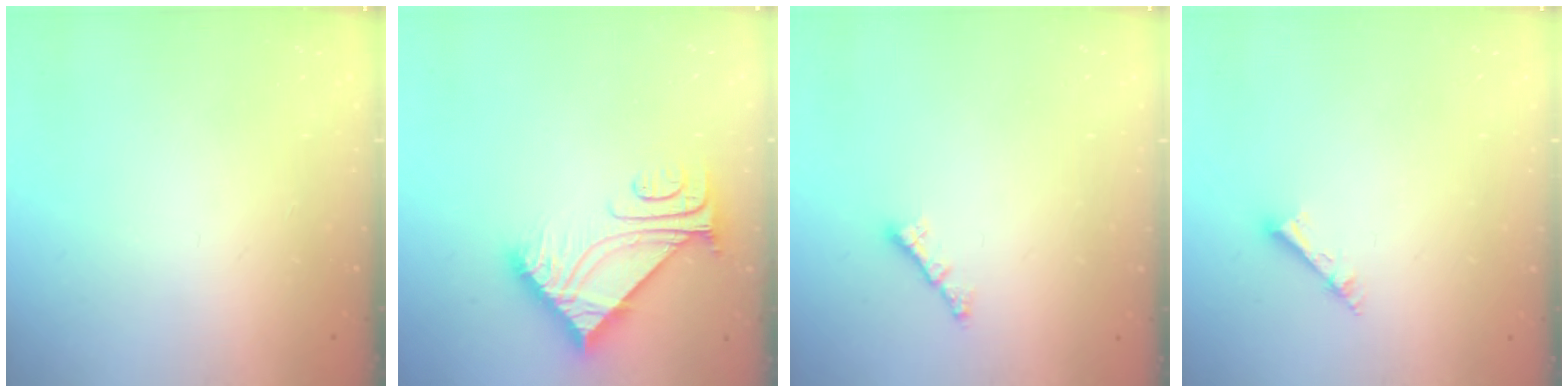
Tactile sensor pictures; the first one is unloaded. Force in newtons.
{"total": 7.5, "press": 7.5, "slide": 0.5}
{"total": 0.8, "press": 0.7, "slide": 0.4}
{"total": 2.6, "press": 2.5, "slide": 0.2}